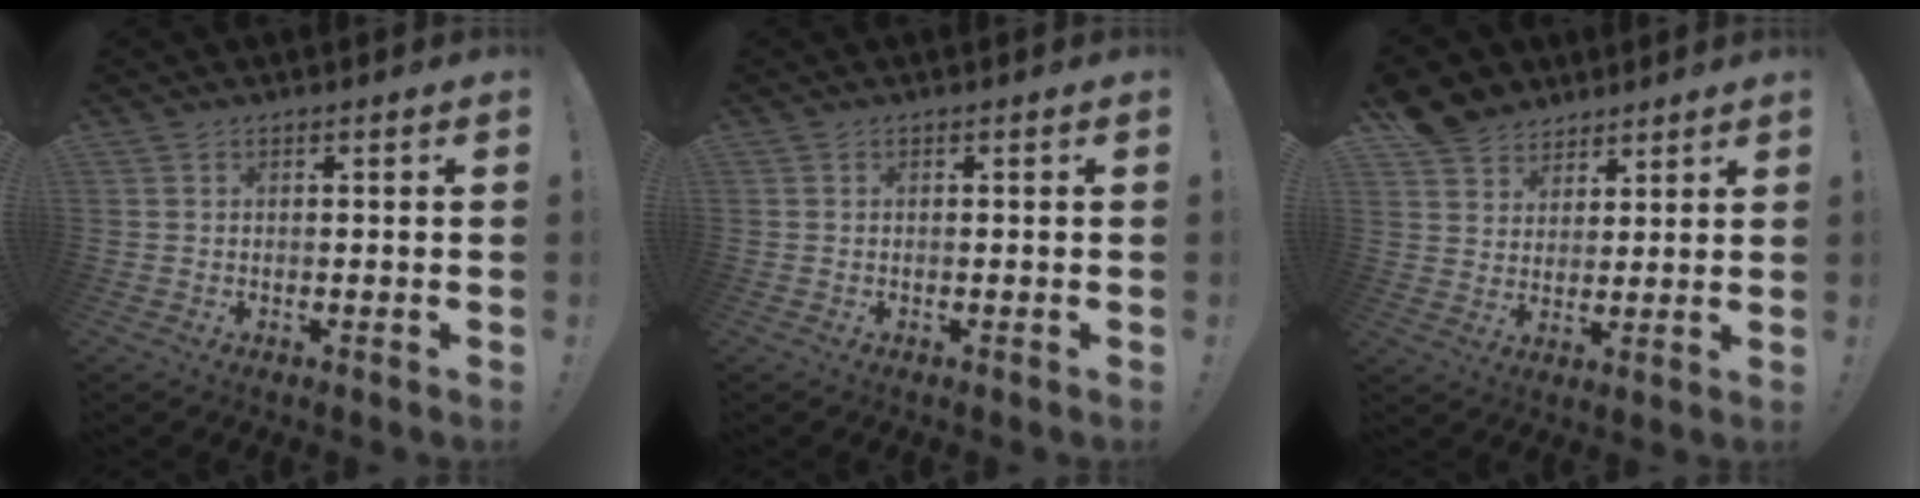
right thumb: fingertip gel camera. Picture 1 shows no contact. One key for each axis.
{"total": 0.0}
{"total": 7.8, "fx": 5.7, "fy": 5.4, "fz": 0.6, "tx": -0.012, "ty": -0.045, "tz": 0.115}